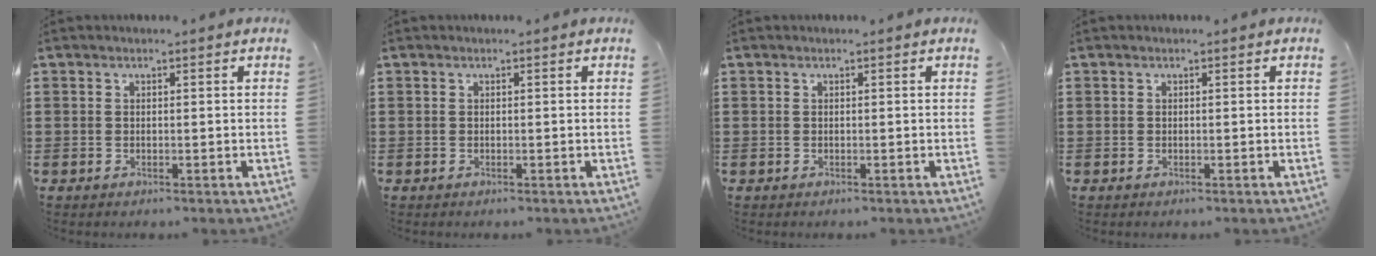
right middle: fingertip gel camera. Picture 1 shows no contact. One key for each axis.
{"total": 0.0}
{"total": 0.0}
{"total": 0.0}